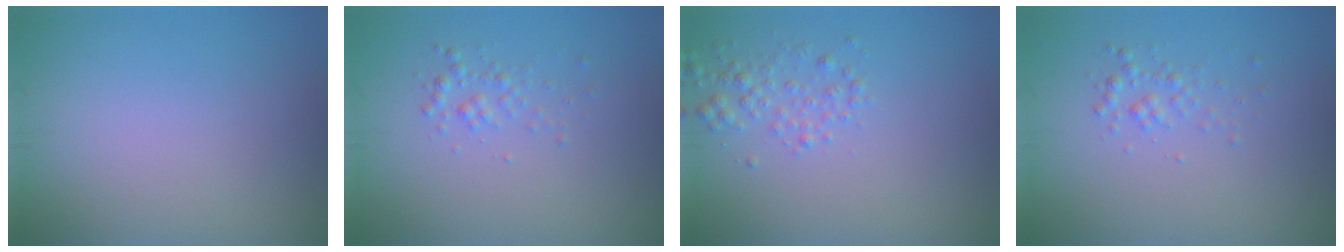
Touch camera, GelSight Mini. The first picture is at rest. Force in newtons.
{"total": 1.2, "press": 1.2, "slide": 0.1}
{"total": 1.8, "press": 1.8, "slide": 0.1}
{"total": 1.2, "press": 1.2, "slide": 0.1}